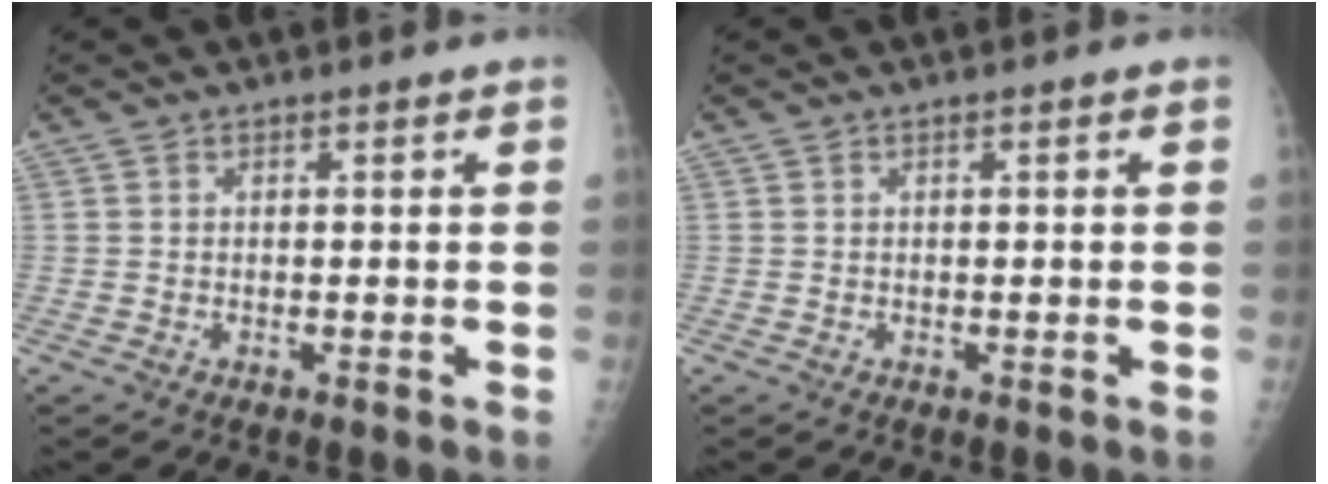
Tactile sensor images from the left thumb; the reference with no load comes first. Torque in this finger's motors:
{"motor_torque": [0.08, 0.10, 0.00, -0.04, 0.00]}